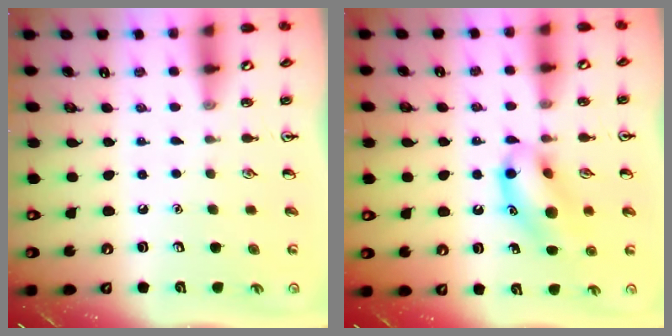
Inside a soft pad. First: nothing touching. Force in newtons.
{"total": 13.0, "press": 12.7, "slide": 2.6}